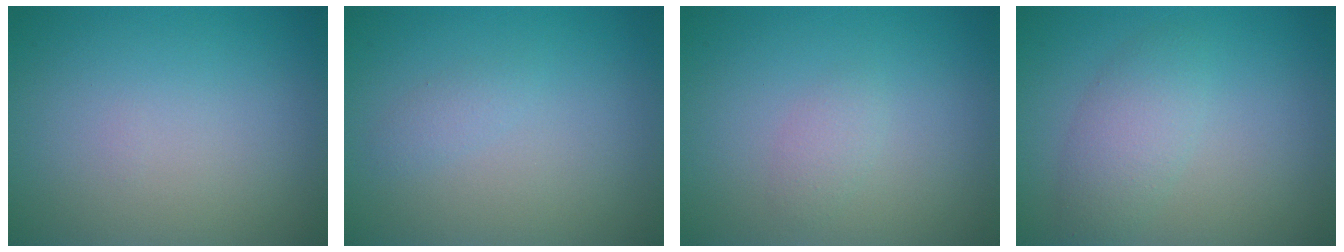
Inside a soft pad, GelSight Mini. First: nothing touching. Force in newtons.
{"total": 0.8, "press": 0.8, "slide": 0.0}
{"total": 1.1, "press": 1.1, "slide": 0.1}
{"total": 2.8, "press": 2.8, "slide": 0.1}